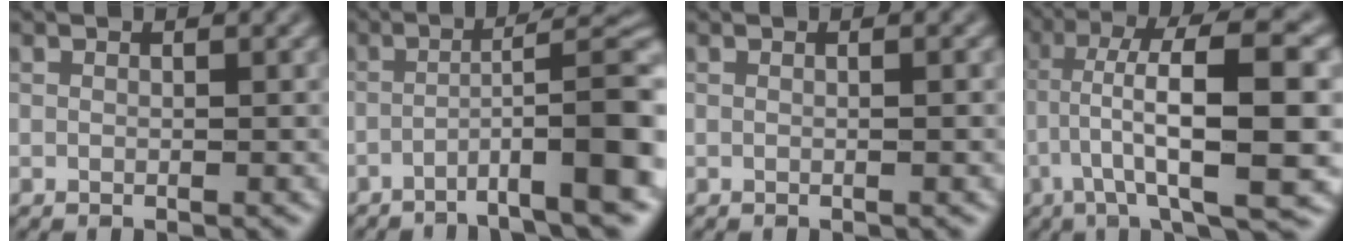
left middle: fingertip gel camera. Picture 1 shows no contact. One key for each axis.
{"total": 9.3, "fx": -3.9, "fy": 1.5, "fz": 8.3, "tx": -0.118, "ty": 0.008, "tz": -0.068}
{"total": 1.3, "fx": 0.0, "fy": 0.7, "fz": 1.0, "tx": -0.010, "ty": -0.007, "tz": -0.013}
{"total": 12.5, "fx": -1.8, "fy": 2.7, "fz": 12.1, "tx": -0.196, "ty": 0.022, "tz": -0.031}